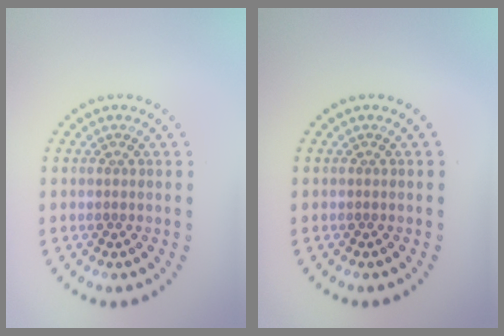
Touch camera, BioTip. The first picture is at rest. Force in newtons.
{"total": 0.0}